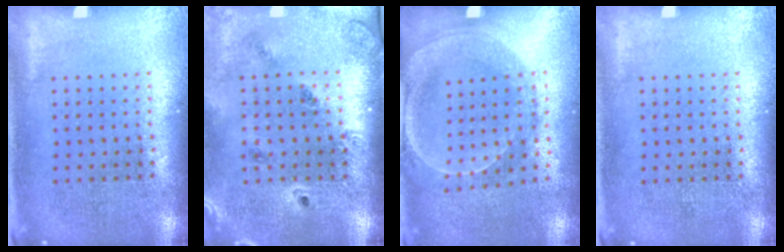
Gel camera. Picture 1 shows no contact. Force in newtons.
{"total": 1.4, "press": 1.4, "slide": 0.1}
{"total": 1.7, "press": 1.7, "slide": 0.3}
{"total": 0.0}